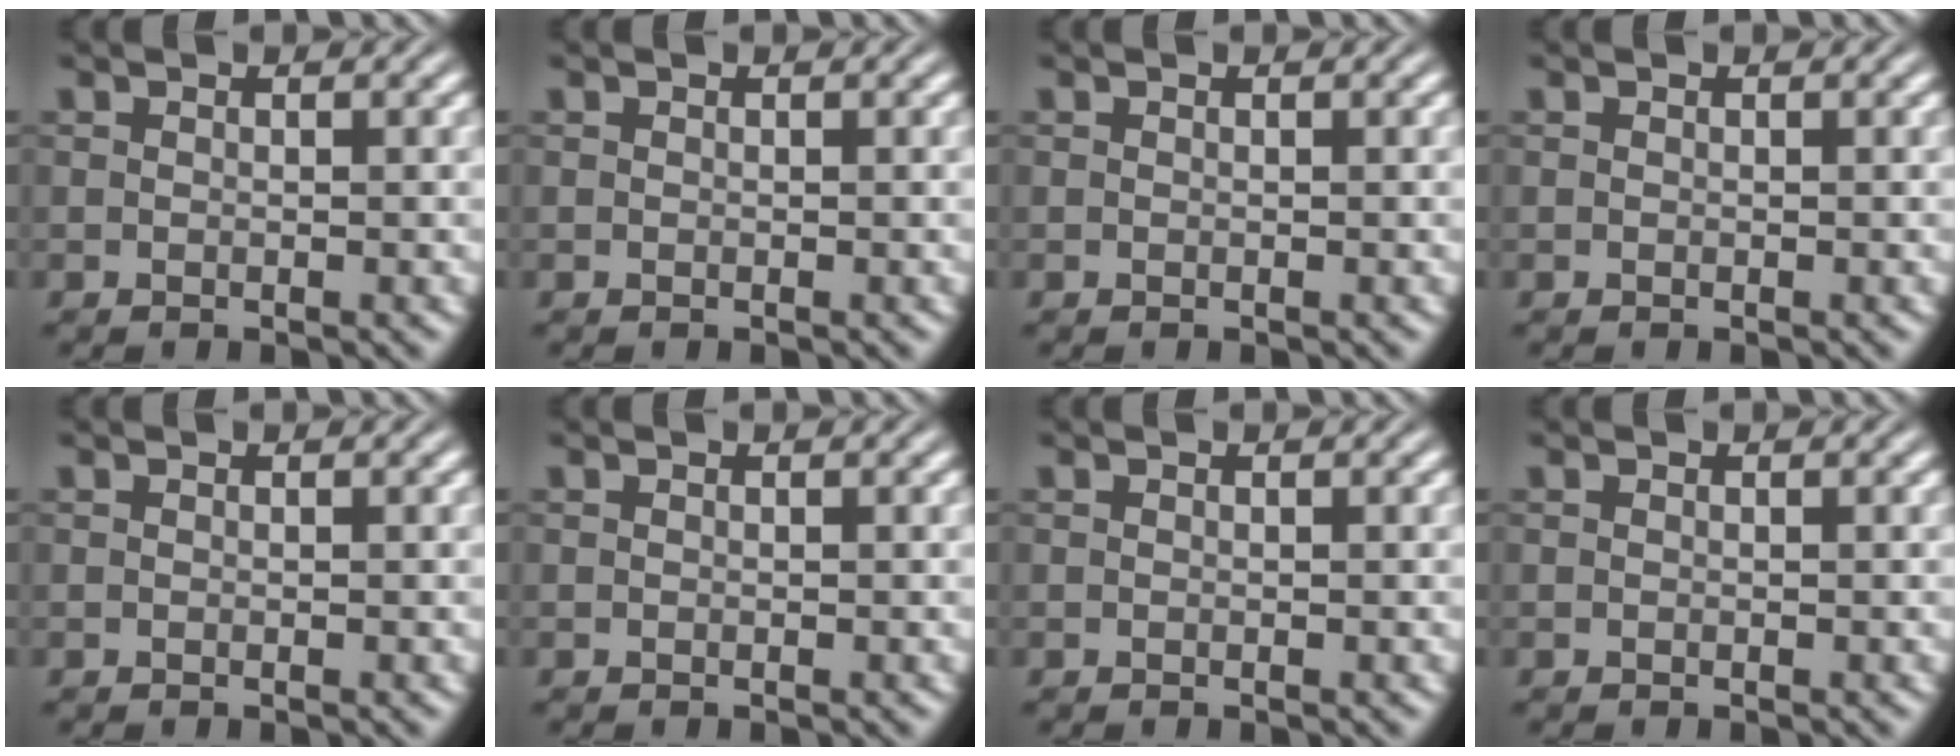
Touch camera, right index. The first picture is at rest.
{"total": 0.0}
{"total": 0.0}
{"total": 0.0}
{"total": 0.0}
{"total": 0.0}
{"total": 0.0}
{"total": 0.0}